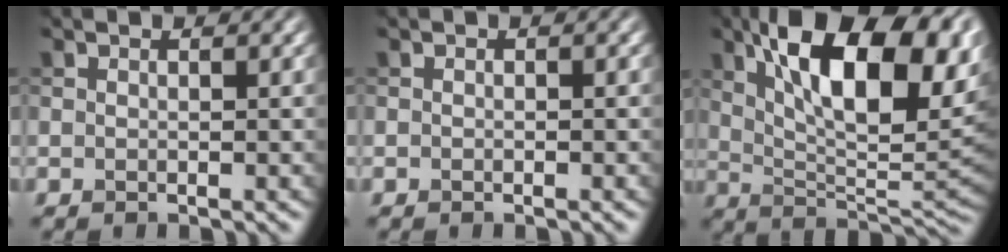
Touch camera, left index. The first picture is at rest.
{"total": 0.8, "force": [-0.6, -0.3, -0.5], "torque": [0.001, -0.003, -0.003]}
{"total": 13.5, "force": [4.1, 5.6, 11.6], "torque": [-0.185, 0.011, 0.085]}